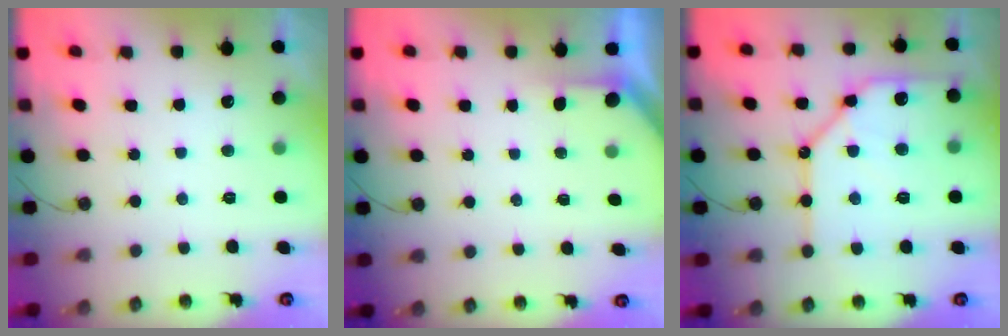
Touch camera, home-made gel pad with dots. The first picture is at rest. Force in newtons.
{"total": 1.5, "press": 1.5, "slide": 0.1}
{"total": 16.5, "press": 16.4, "slide": 2.1}